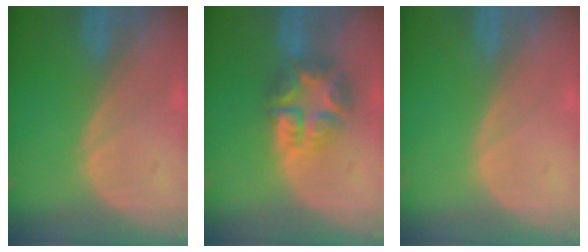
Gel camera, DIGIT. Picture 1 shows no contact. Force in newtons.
{"total": 7.7, "press": 6.7, "slide": 3.7}
{"total": 0.0}